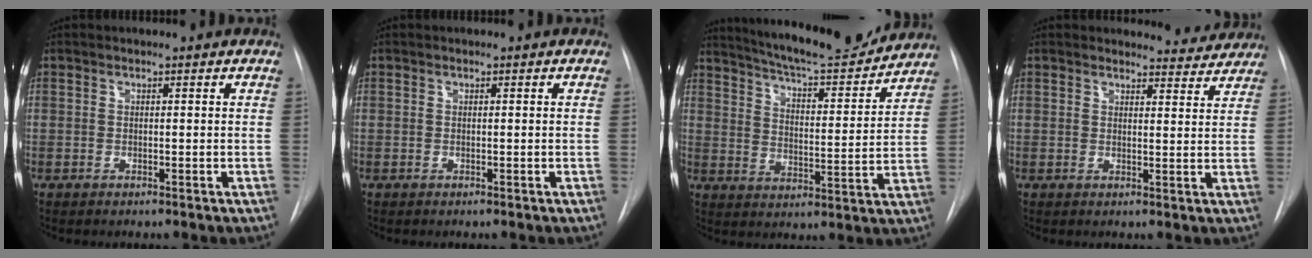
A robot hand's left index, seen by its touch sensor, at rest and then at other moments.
{"total": 0.0}
{"total": 17.4, "force": [16.2, 2.1, 6.2], "torque": [-0.099, -0.019, 0.228]}
{"total": 5.1, "force": [4.9, 1.2, -0.5], "torque": [0.015, -0.015, 0.042]}